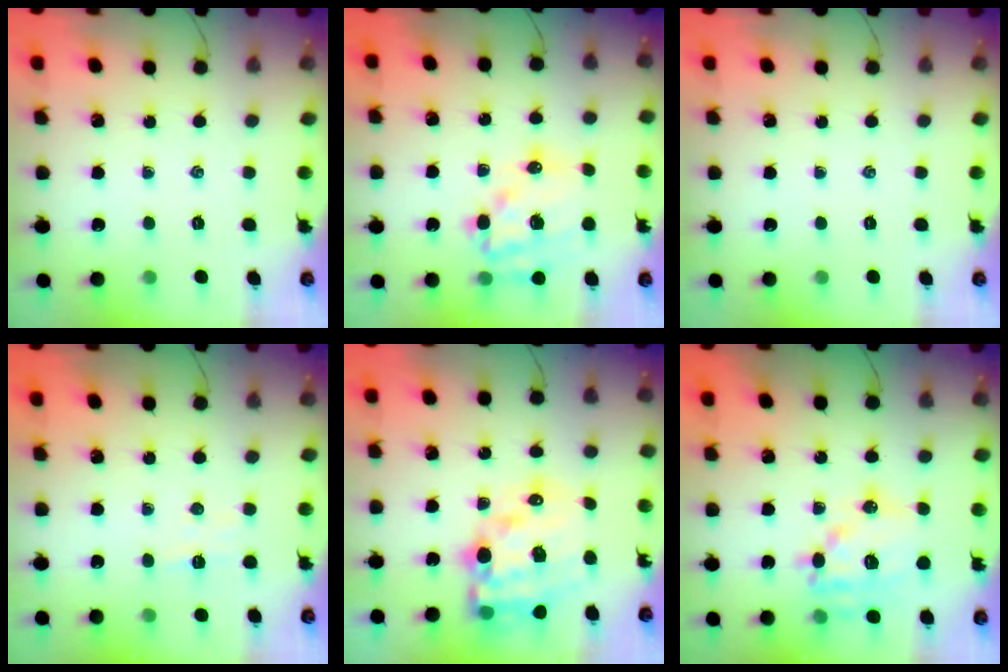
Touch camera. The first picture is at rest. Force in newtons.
{"total": 16.3, "press": 15.9, "slide": 3.5}
{"total": 0.0}
{"total": 4.1, "press": 3.9, "slide": 1.2}
{"total": 18.6, "press": 18.0, "slide": 4.4}
{"total": 15.9, "press": 15.6, "slide": 3.0}